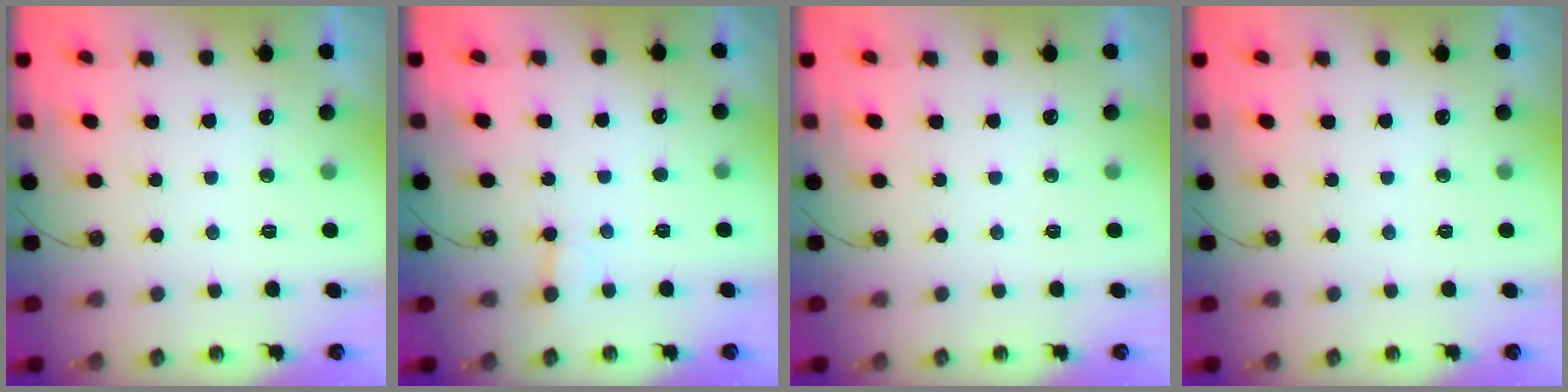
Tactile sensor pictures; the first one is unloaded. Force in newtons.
{"total": 4.3, "press": 4.3, "slide": 0.5}
{"total": 0.0}
{"total": 0.0}